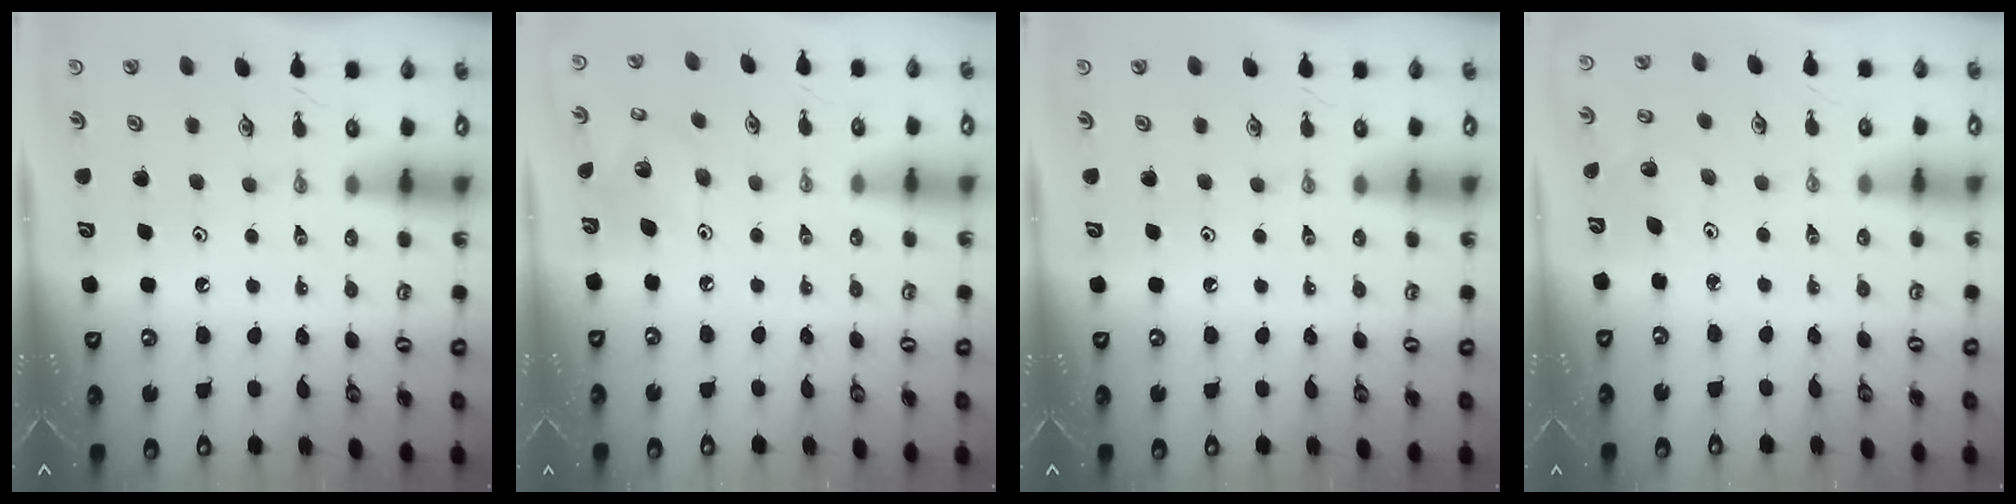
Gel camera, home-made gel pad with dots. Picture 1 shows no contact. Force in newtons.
{"total": 7.8, "press": 7.8, "slide": 0.2}
{"total": 0.0}
{"total": 2.3, "press": 2.3, "slide": 0.2}